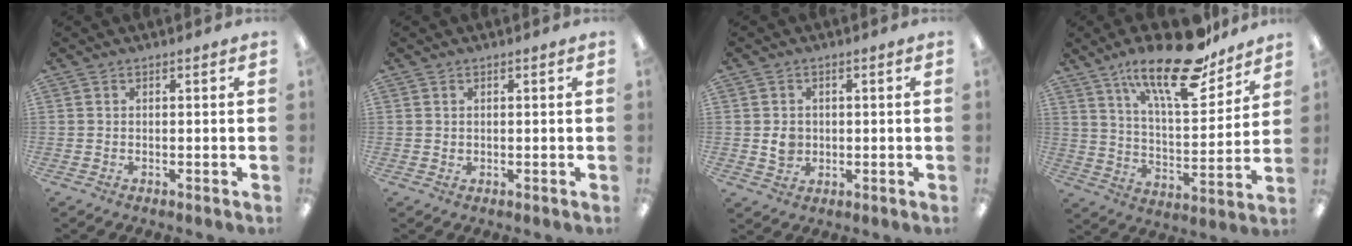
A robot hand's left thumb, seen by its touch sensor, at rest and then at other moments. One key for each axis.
{"total": 0.7, "fx": 0.4, "fy": 0.5, "fz": 0.0, "tx": 0.000, "ty": 0.001, "tz": 0.008}
{"total": 4.0, "fx": 0.2, "fy": 3.5, "fz": 1.9, "tx": -0.021, "ty": 0.000, "tz": 0.002}
{"total": 21.7, "fx": 15.3, "fy": 7.3, "fz": 13.6, "tx": -0.221, "ty": -0.092, "tz": 0.256}